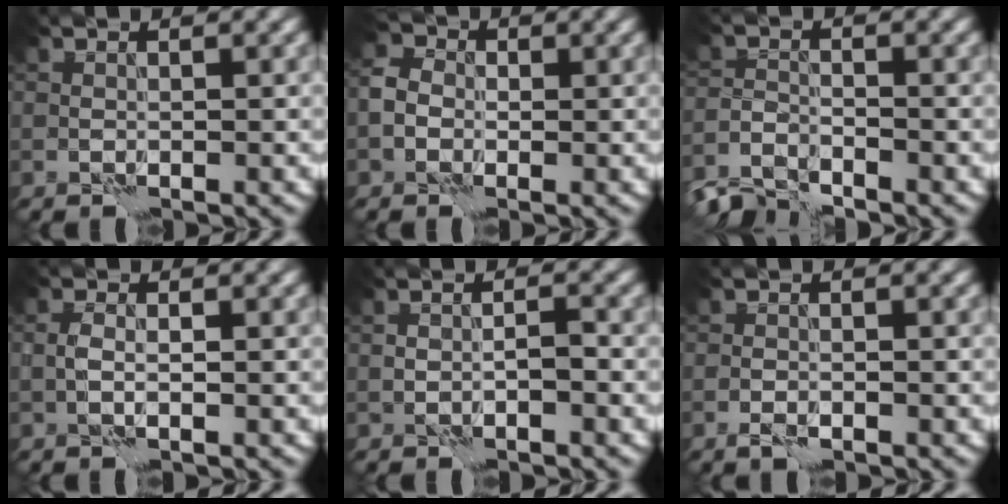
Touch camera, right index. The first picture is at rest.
{"total": 2.1, "force": [-0.6, 1.8, 0.8], "torque": [-0.014, 0.007, -0.018]}
{"total": 3.8, "force": [-3.5, 1.1, 1.1], "torque": [-0.021, -0.007, -0.079]}
{"total": 1.1, "force": [-0.1, 0.5, 1.0], "torque": [-0.025, 0.002, -0.005]}
{"total": 1.0, "force": [-0.6, 0.1, 0.8], "torque": [-0.015, 0.007, -0.012]}
{"total": 1.1, "force": [-0.6, 0.5, 0.7], "torque": [-0.017, -0.001, -0.014]}